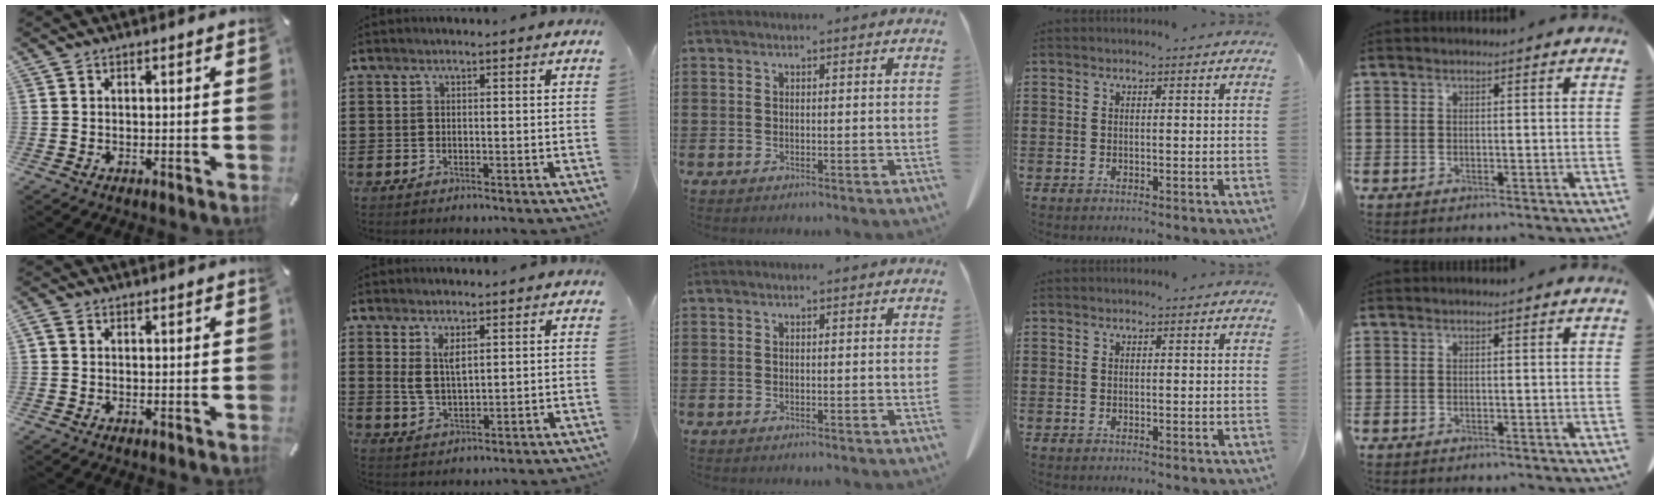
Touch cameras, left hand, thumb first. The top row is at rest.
{"thumb": {"total": 1.0, "force": [0.3, 0.7, 0.5], "torque": [-0.012, 0.005, 0.004]}, "index": {"total": 4.3, "force": [2.2, 2.0, 3.2], "torque": [-0.069, 0.007, 0.038]}}